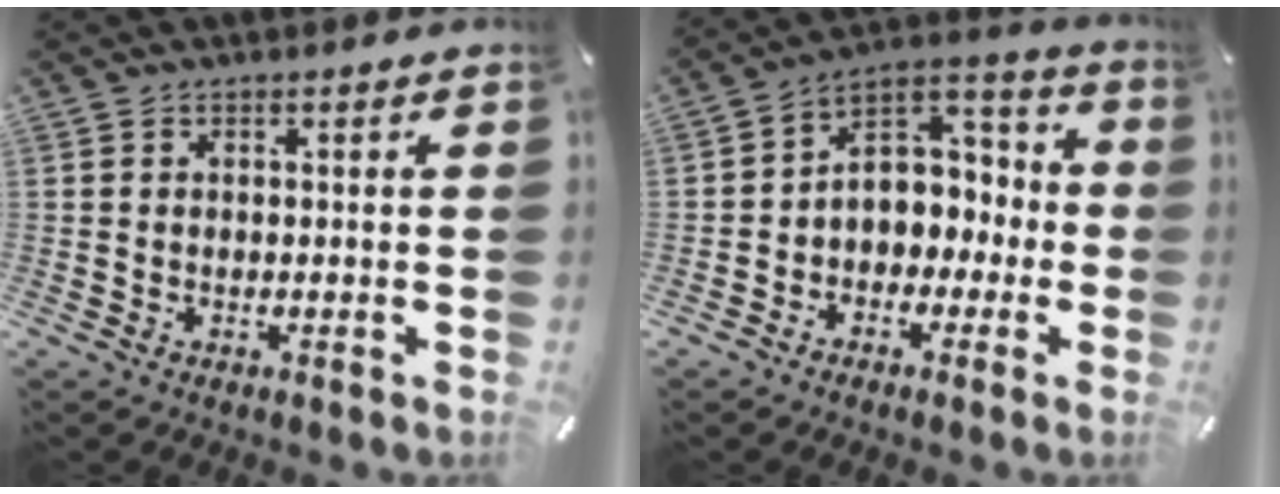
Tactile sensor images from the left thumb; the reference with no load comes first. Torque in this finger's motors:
{"motor_torque": [0.51, 0.73, 0.70, 0.58, 0.13]}